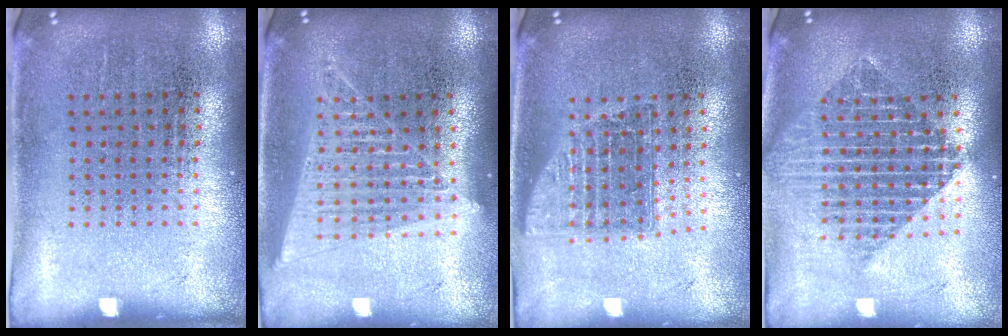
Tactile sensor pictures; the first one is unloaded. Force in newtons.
{"total": 1.5, "press": 1.4, "slide": 0.6}
{"total": 1.5, "press": 1.2, "slide": 0.9}
{"total": 2.2, "press": 1.8, "slide": 1.3}